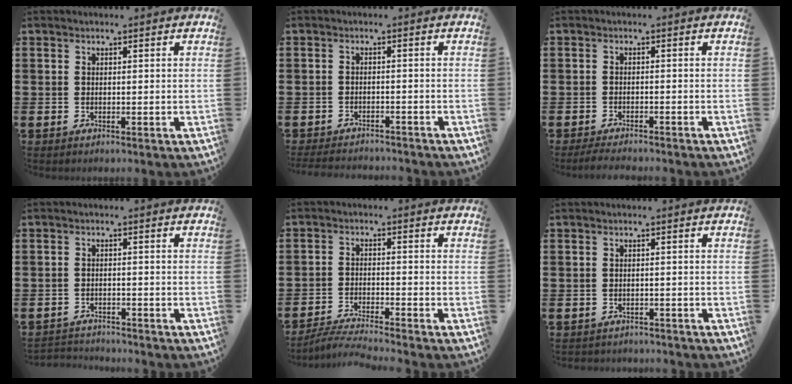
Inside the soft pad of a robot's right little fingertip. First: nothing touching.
{"total": 1.9, "force": [-1.9, 0.1, 0.1], "torque": [-0.006, 0.002, -0.040]}
{"total": 1.6, "force": [-1.5, 0.1, 0.6], "torque": [-0.010, 0.004, -0.030]}
{"total": 2.1, "force": [-2.0, 0.1, -0.3], "torque": [-0.002, 0.002, -0.046]}
{"total": 3.4, "force": [-3.3, -0.3, 1.0], "torque": [-0.016, -0.004, -0.064]}
{"total": 1.0, "force": [-1.0, 0.1, -0.1], "torque": [-0.003, 0.002, -0.021]}